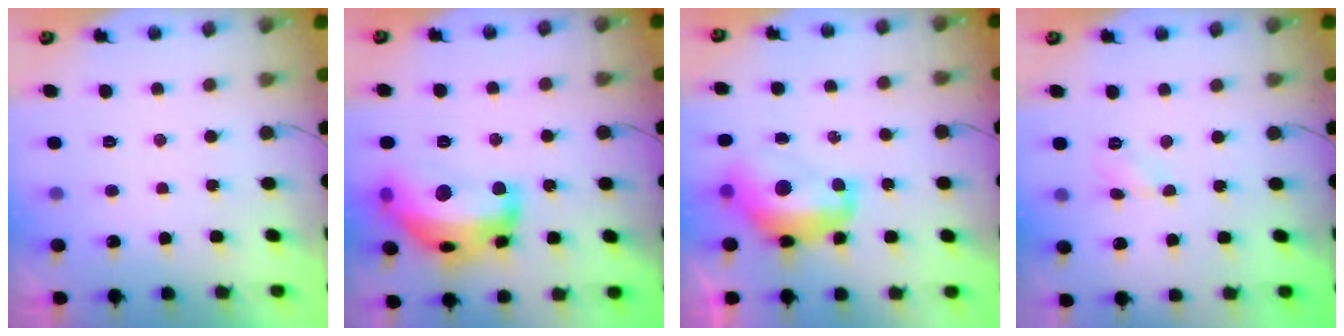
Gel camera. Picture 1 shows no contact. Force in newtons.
{"total": 21.7, "press": 21.6, "slide": 1.1}
{"total": 12.9, "press": 12.8, "slide": 1.6}
{"total": 3.6, "press": 3.6, "slide": 0.5}